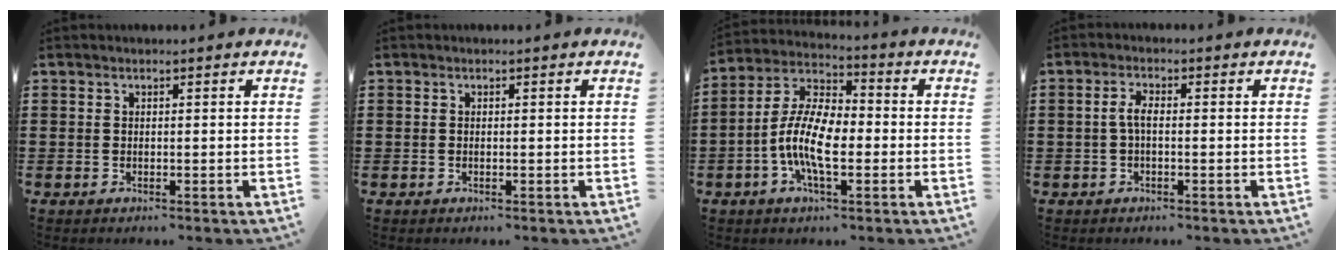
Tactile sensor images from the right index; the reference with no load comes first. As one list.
[{"total": 0.0}, {"total": 10.6, "force": [-2.9, 4.5, 9.2], "torque": [-0.216, -0.010, -0.062]}, {"total": 2.7, "force": [-0.5, 0.8, 2.5], "torque": [-0.061, -0.004, -0.015]}]